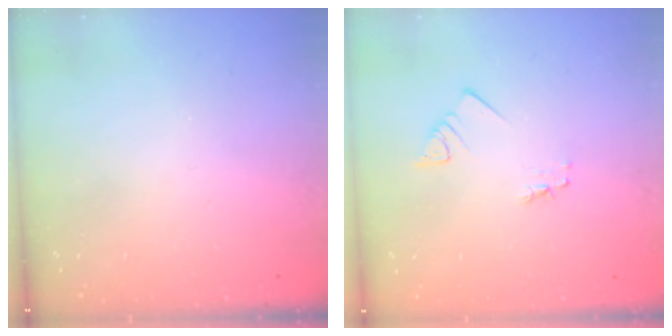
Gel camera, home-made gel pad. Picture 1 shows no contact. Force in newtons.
{"total": 2.5, "press": 2.5, "slide": 0.2}